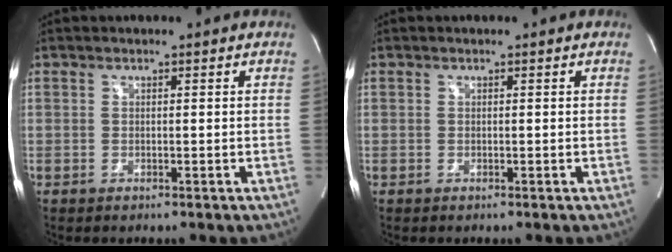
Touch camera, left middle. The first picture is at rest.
{"total": 0.0}